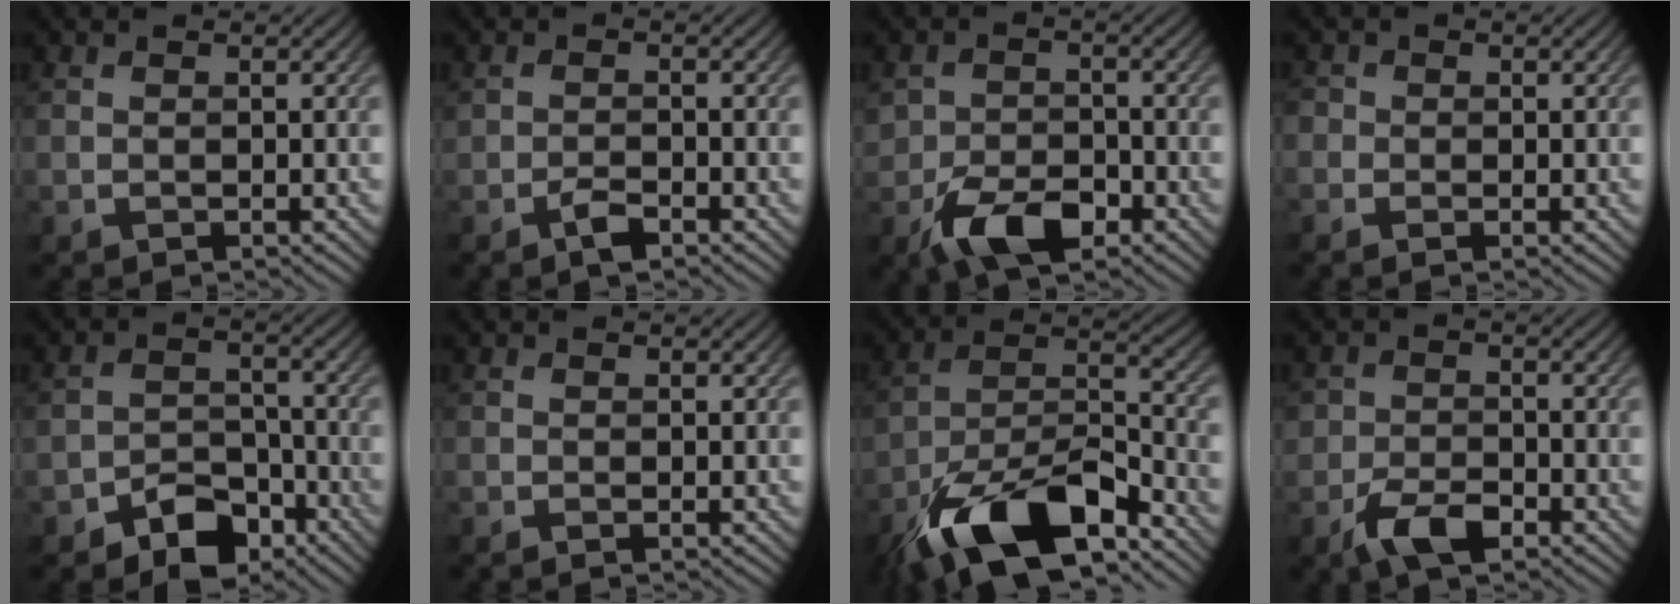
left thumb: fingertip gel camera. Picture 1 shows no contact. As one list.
[{"total": 1.5, "force": [-1.1, 0.6, 0.8], "torque": [-0.013, 0.004, -0.022]}, {"total": 6.9, "force": [-4.0, 3.8, 4.2], "torque": [-0.076, -0.002, -0.079]}, {"total": 1.7, "force": [-0.4, 1.7, 0.4], "torque": [-0.004, 0.001, -0.012]}, {"total": 5.9, "force": [-4.1, 3.5, 2.3], "torque": [-0.031, 0.006, -0.084]}, {"total": 0.0}, {"total": 16.4, "force": [-10.5, 6.1, 11.0], "torque": [-0.217, -0.018, -0.201]}, {"total": 4.9, "force": [-2.9, 2.6, 3.0], "torque": [-0.056, -0.002, -0.062]}]